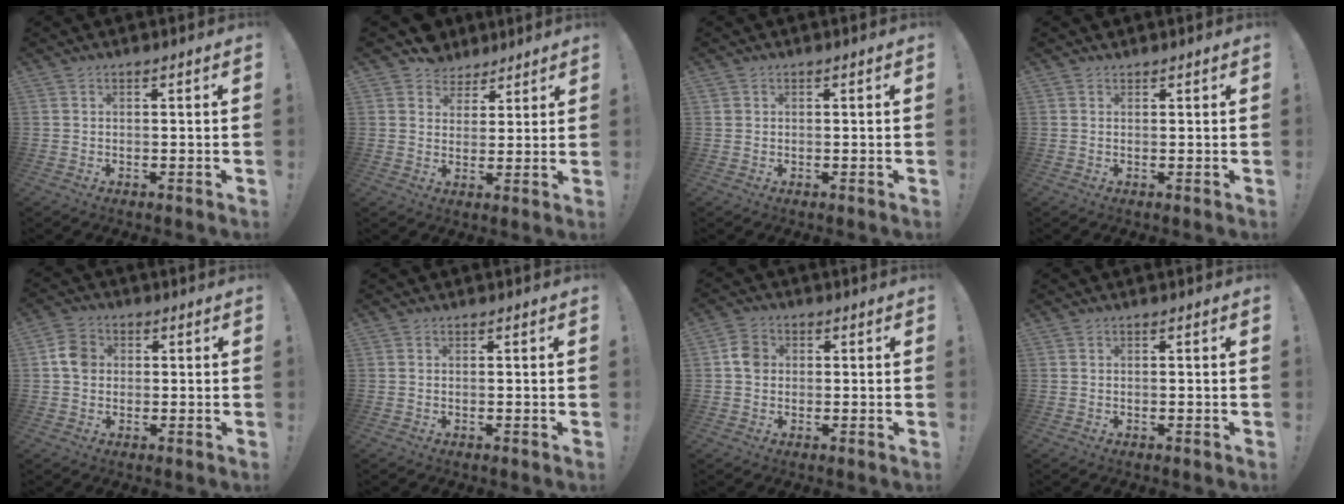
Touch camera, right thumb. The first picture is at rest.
{"total": 6.0, "force": [3.7, 4.7, 0.1], "torque": [0.008, -0.028, 0.072]}
{"total": 1.0, "force": [0.5, 0.8, 0.3], "torque": [-0.011, 0.004, 0.011]}
{"total": 0.9, "force": [0.9, 0.3, 0.0], "torque": [0.009, -0.004, 0.015]}
{"total": 6.6, "force": [0.7, 5.6, 3.4], "torque": [-0.047, 0.013, 0.016]}
{"total": 0.0}
{"total": 5.3, "force": [0.4, 4.5, 2.8], "torque": [-0.033, 0.006, 0.009]}
{"total": 0.0}